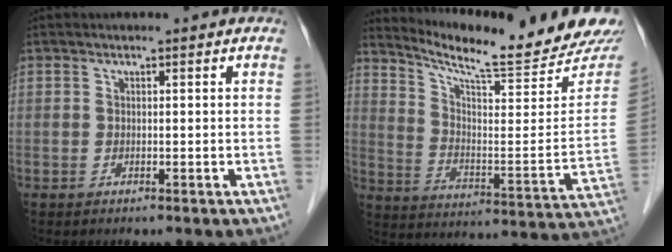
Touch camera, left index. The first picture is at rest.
{"total": 18.5, "force": [17.5, -0.3, 5.9], "torque": [-0.110, -0.088, 0.247]}